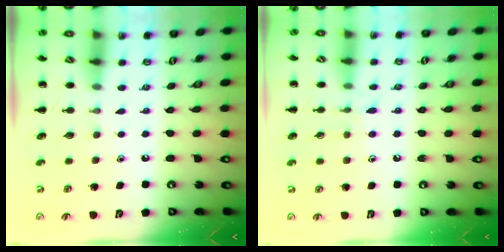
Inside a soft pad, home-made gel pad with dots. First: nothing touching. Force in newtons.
{"total": 6.5, "press": 6.1, "slide": 2.1}